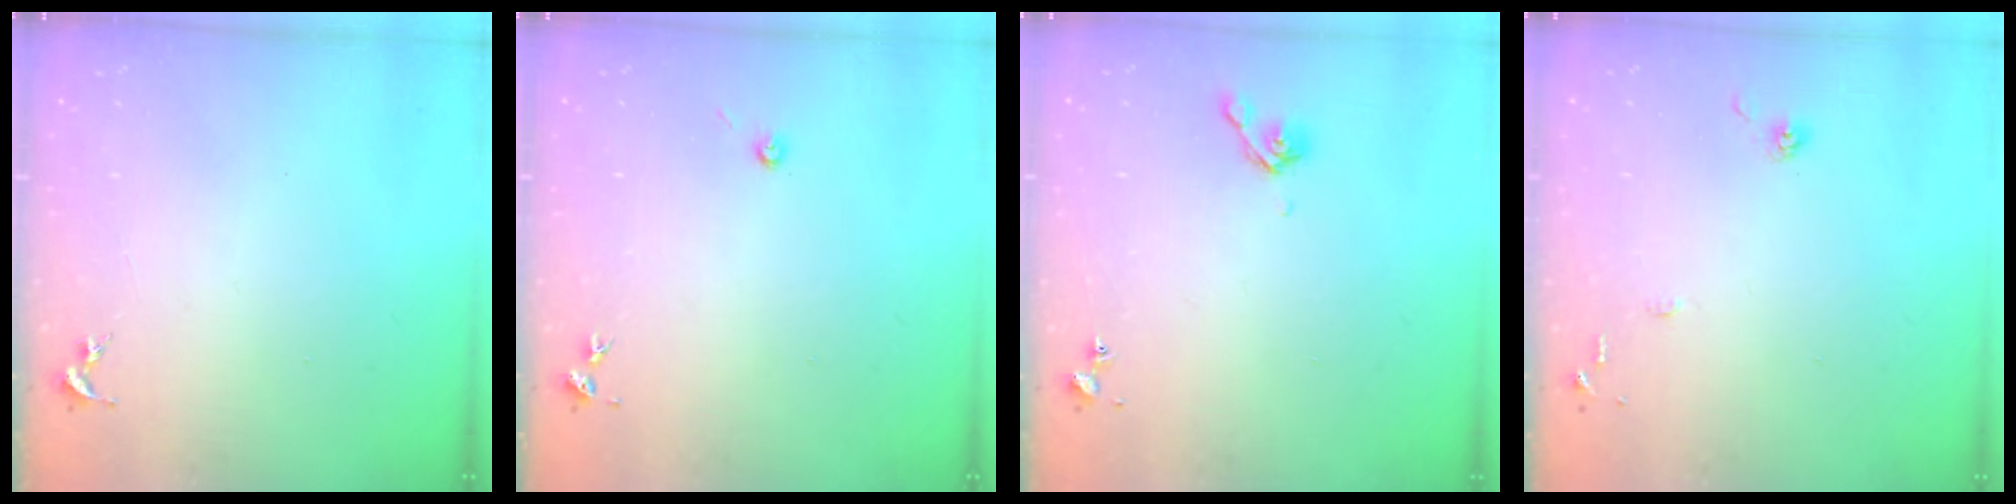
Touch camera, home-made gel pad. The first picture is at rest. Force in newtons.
{"total": 3.1, "press": 3.1, "slide": 0.3}
{"total": 5.2, "press": 5.1, "slide": 1.0}
{"total": 7.8, "press": 7.8, "slide": 0.6}